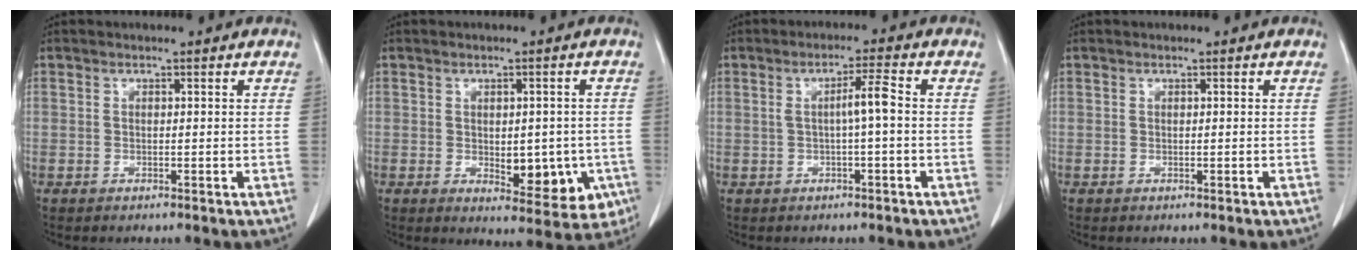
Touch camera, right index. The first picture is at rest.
{"total": 10.8, "force": [-2.7, 5.7, 8.8], "torque": [-0.107, 0.007, -0.022]}
{"total": 4.1, "force": [0.0, 0.4, 4.1], "torque": [-0.075, 0.012, 0.002]}
{"total": 0.0}